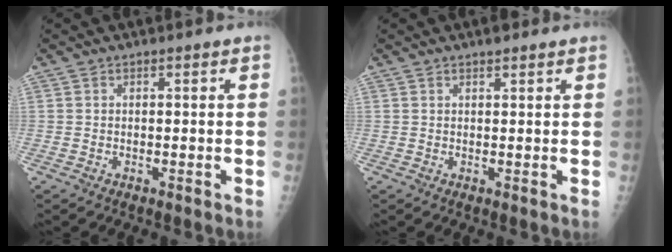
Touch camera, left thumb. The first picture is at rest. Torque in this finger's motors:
{"motor_torque": [0.18, -0.41, 0.22, -0.15, 0.00]}